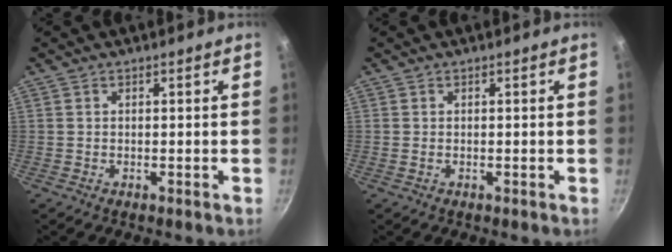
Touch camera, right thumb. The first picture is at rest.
{"total": 0.0}